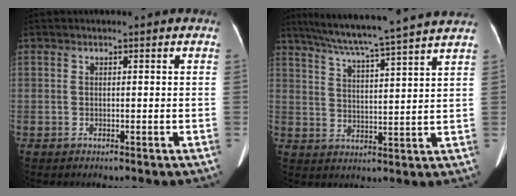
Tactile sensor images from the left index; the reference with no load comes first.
{"total": 17.1, "force": [14.9, -1.6, 8.3], "torque": [-0.148, 0.003, 0.210]}